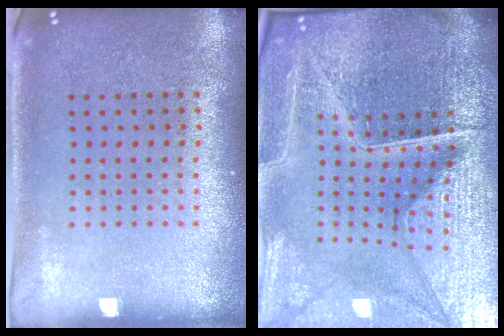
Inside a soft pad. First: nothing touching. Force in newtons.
{"total": 6.5, "press": 5.9, "slide": 2.8}